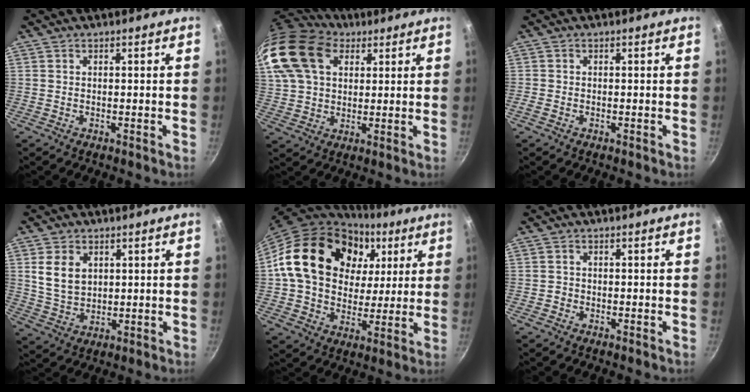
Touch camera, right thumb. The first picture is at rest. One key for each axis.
{"total": 22.6, "fx": 9.0, "fy": 15.8, "fz": 13.4, "tx": -0.295, "ty": 0.025, "tz": 0.162}
{"total": 0.9, "fx": -0.6, "fy": 0.5, "fz": 0.3, "tx": -0.012, "ty": 0.002, "tz": -0.015}
{"total": 7.4, "fx": 2.3, "fy": 5.3, "fz": 4.7, "tx": -0.072, "ty": -0.014, "tz": 0.051}
{"total": 25.2, "fx": 7.3, "fy": 18.8, "fz": 15.1, "tx": -0.245, "ty": 0.011, "tz": 0.124}
{"total": 0.9, "fx": -0.4, "fy": 0.8, "fz": 0.1, "tx": 0.000, "ty": 0.002, "tz": -0.007}